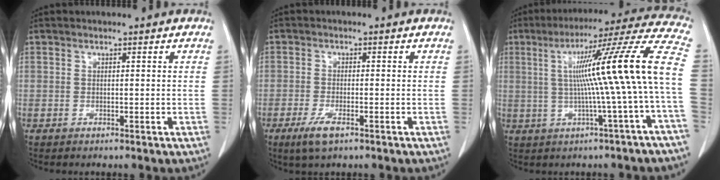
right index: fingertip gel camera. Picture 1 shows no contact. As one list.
[{"total": 4.2, "force": [-2.4, 1.3, 3.1], "torque": [-0.069, -0.006, -0.042]}, {"total": 17.7, "force": [0.0, -1.7, 17.6], "torque": [-0.245, 0.030, -0.007]}]